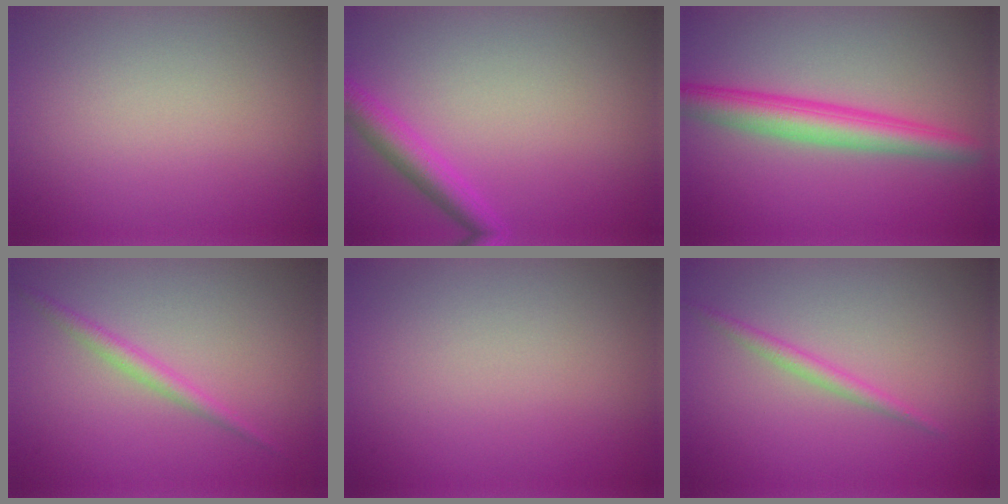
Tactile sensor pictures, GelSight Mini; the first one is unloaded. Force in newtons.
{"total": 2.9, "press": 2.9, "slide": 0.1}
{"total": 4.7, "press": 4.7, "slide": 0.2}
{"total": 1.7, "press": 1.7, "slide": 0.1}
{"total": 0.0}
{"total": 1.4, "press": 1.4, "slide": 0.1}